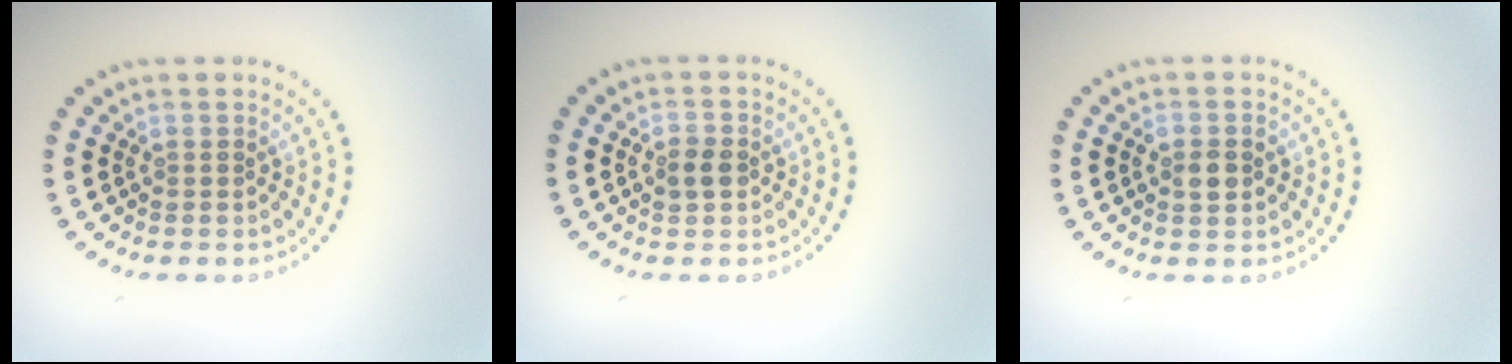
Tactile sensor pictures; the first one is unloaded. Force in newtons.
{"total": 1.8, "press": 1.7, "slide": 0.2}
{"total": 2.2, "press": 2.2, "slide": 0.2}